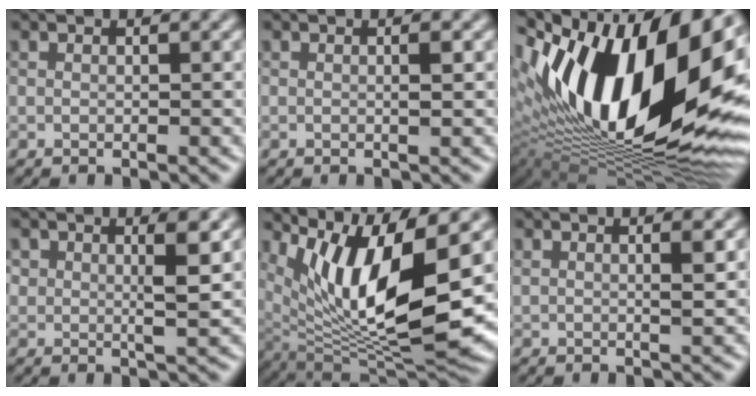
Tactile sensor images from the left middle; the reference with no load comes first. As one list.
[{"total": 0.8, "force": [-0.3, 0.0, 0.8], "torque": [-0.009, 0.003, -0.006]}, {"total": 19.4, "force": [1.7, 8.6, 17.3], "torque": [-0.286, 0.021, 0.021]}, {"total": 2.0, "force": [0.7, 0.5, 1.8], "torque": [-0.030, -0.006, 0.017]}, {"total": 11.9, "force": [3.3, 3.9, 10.8], "torque": [-0.191, -0.015, 0.073]}, {"total": 2.3, "force": [0.9, 0.9, 2.0], "torque": [-0.006, 0.010, -0.001]}]